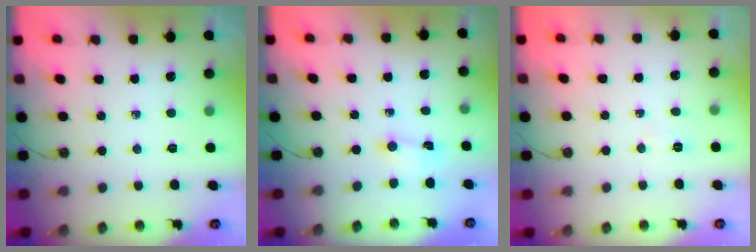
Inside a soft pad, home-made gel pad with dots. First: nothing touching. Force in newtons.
{"total": 0.8, "press": 0.8, "slide": 0.2}
{"total": 16.1, "press": 5.3, "slide": 15.2}